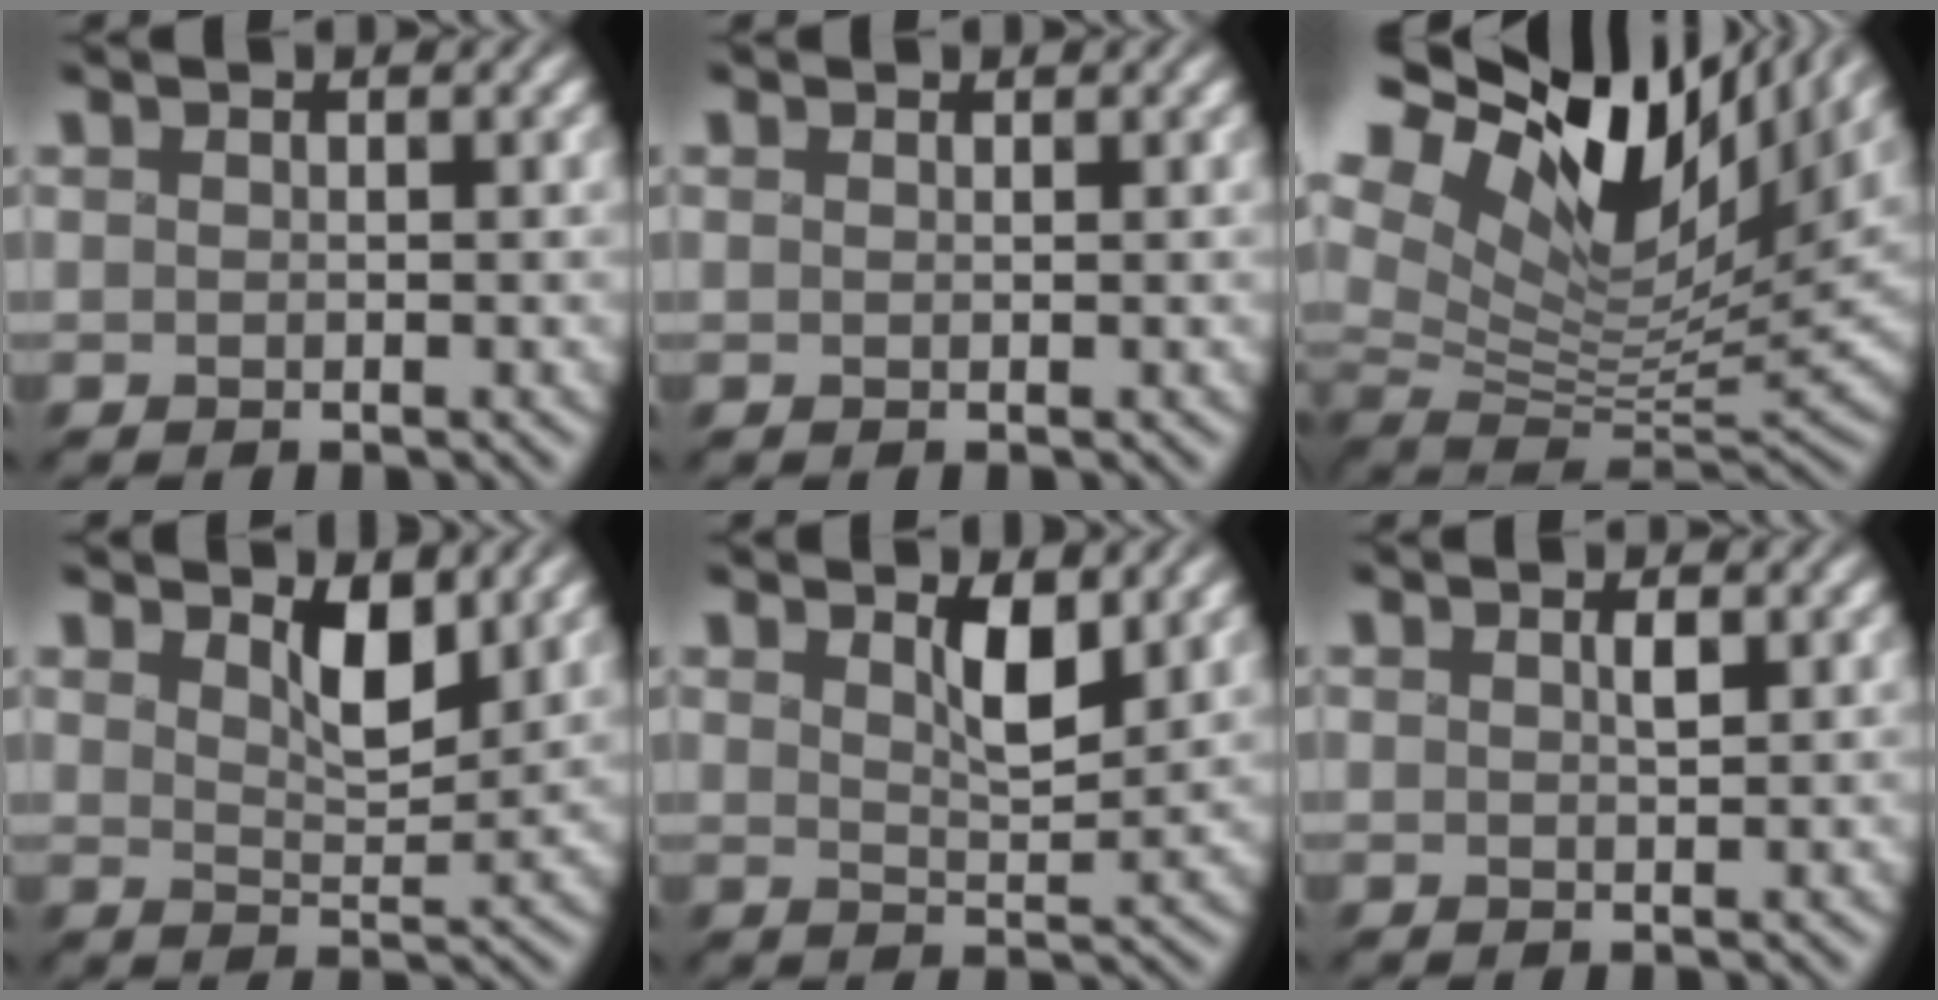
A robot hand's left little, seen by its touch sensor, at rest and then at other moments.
{"total": 0.0}
{"total": 15.9, "force": [8.8, 7.5, 10.9], "torque": [-0.226, 0.036, 0.150]}
{"total": 3.3, "force": [1.8, 1.3, 2.4], "torque": [-0.048, -0.009, 0.025]}
{"total": 3.0, "force": [1.5, 0.9, 2.5], "torque": [-0.045, -0.005, 0.022]}
{"total": 0.9, "force": [0.2, 0.3, 0.8], "torque": [-0.017, -0.001, 0.003]}